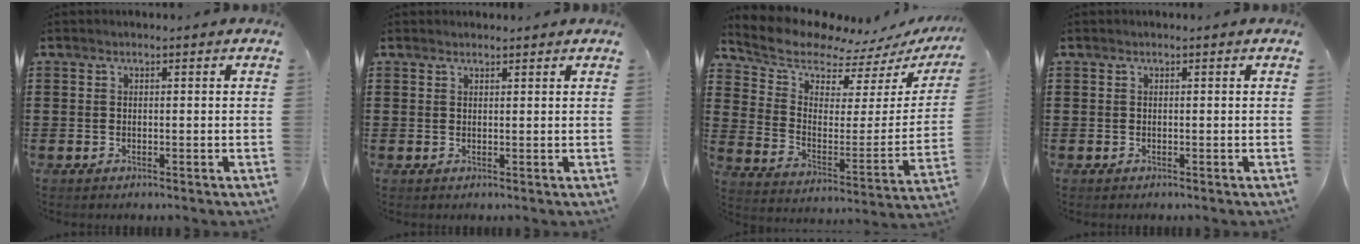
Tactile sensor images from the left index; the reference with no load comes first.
{"total": 1.0, "force": [0.9, 0.1, 0.1], "torque": [-0.004, -0.001, 0.019]}
{"total": 7.8, "force": [7.3, 2.5, 1.1], "torque": [-0.064, -0.065, 0.127]}
{"total": 0.0}